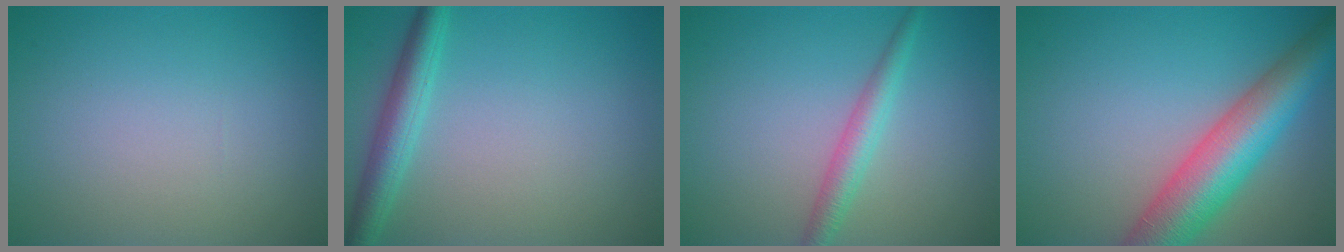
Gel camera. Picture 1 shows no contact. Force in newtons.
{"total": 3.3, "press": 3.3, "slide": 0.1}
{"total": 2.5, "press": 2.5, "slide": 0.1}
{"total": 8.4, "press": 8.4, "slide": 0.4}